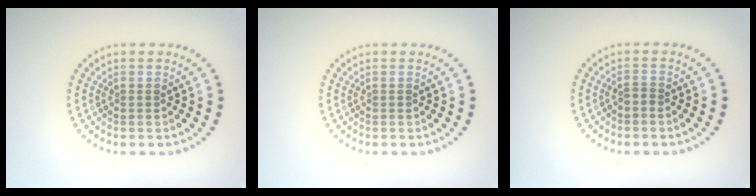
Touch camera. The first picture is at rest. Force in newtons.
{"total": 0.0}
{"total": 0.5, "press": 0.3, "slide": 0.4}